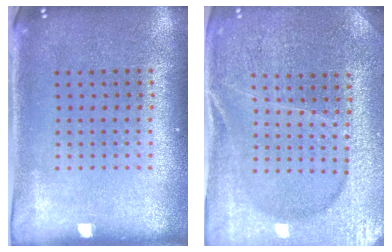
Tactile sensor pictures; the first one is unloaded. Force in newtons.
{"total": 4.2, "press": 4.0, "slide": 1.2}